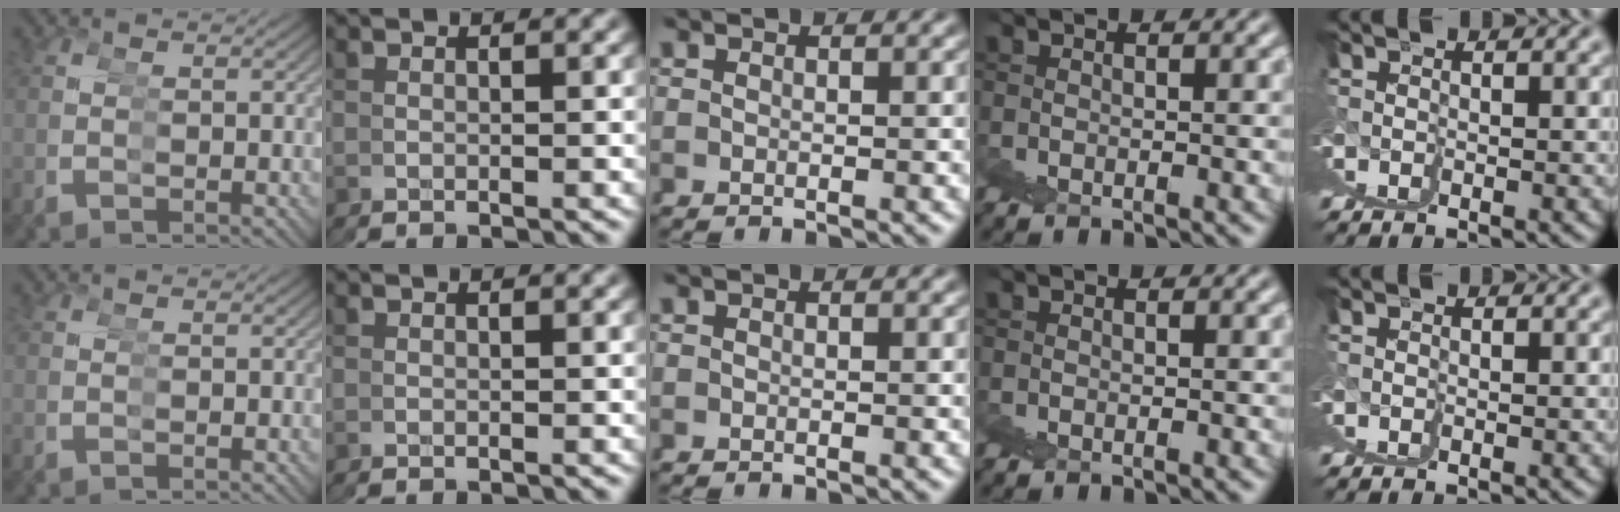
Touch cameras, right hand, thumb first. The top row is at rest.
{}